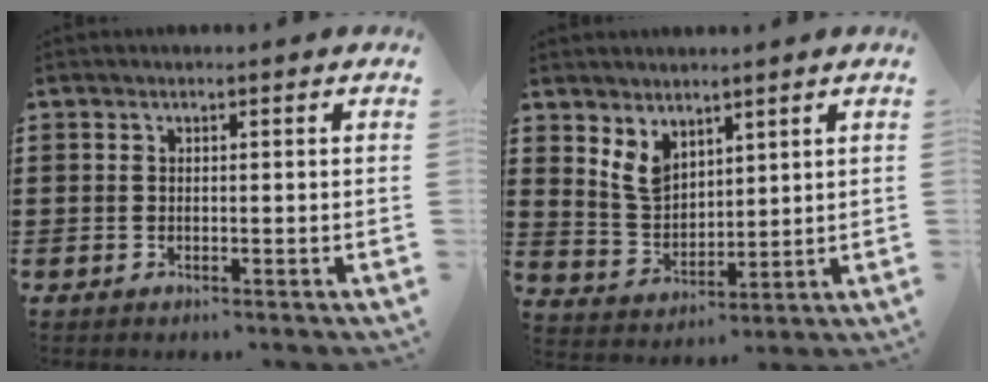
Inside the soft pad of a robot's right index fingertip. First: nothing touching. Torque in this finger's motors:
{"motor_torque": [0.69, 0.58, 0.18, 0.05]}